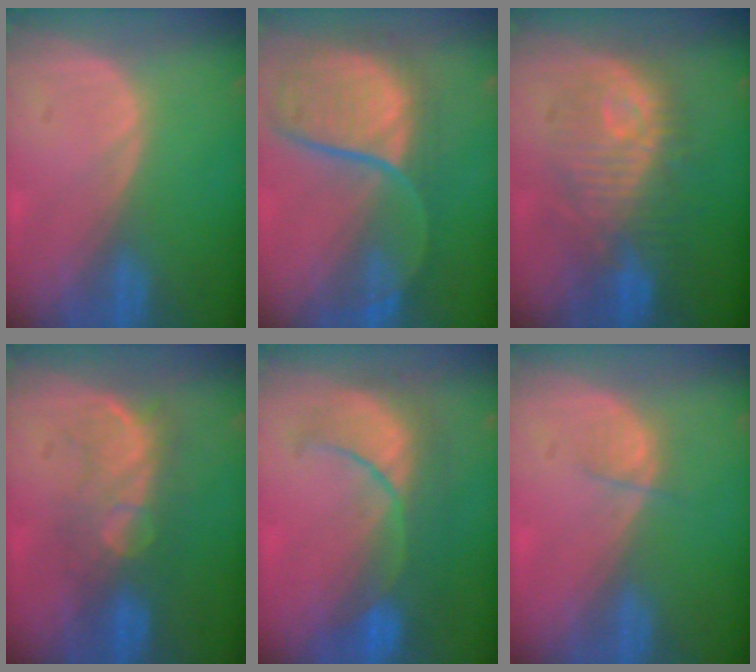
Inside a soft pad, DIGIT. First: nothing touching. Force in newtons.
{"total": 11.4, "press": 10.0, "slide": 5.4}
{"total": 10.0, "press": 10.0, "slide": 0.8}
{"total": 7.7, "press": 7.4, "slide": 2.0}
{"total": 8.9, "press": 8.5, "slide": 2.6}
{"total": 1.9, "press": 1.7, "slide": 0.8}